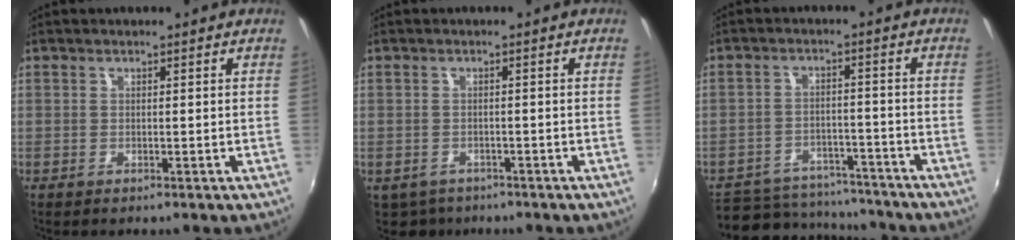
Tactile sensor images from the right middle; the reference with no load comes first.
{"total": 3.6, "force": [-2.3, 2.5, 0.9], "torque": [-0.024, -0.009, -0.032]}
{"total": 13.2, "force": [-10.8, 6.5, 3.9], "torque": [-0.105, 0.012, -0.140]}